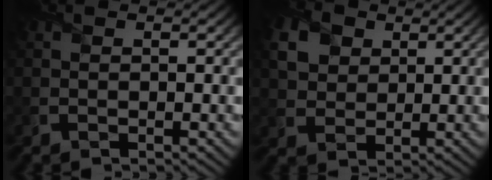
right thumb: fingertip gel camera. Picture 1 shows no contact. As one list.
[{"total": 5.4, "force": [2.1, 4.0, 2.9], "torque": [-0.080, 0.007, 0.038]}]